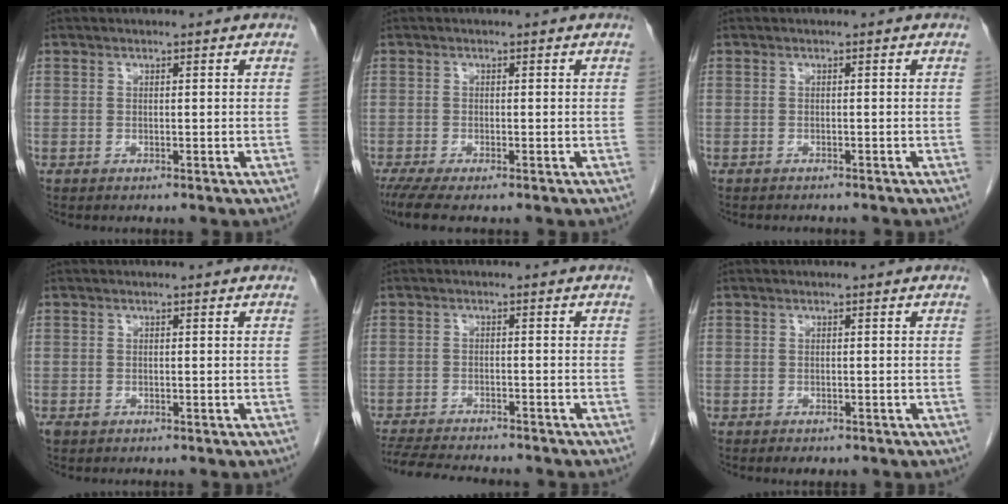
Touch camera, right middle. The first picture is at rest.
{"total": 4.4, "force": [-3.2, 0.6, 2.9], "torque": [-0.050, -0.011, -0.056]}
{"total": 2.3, "force": [-2.1, 0.6, 0.7], "torque": [-0.013, -0.004, -0.025]}
{"total": 0.9, "force": [-0.4, 0.7, 0.5], "torque": [-0.011, 0.000, -0.003]}
{"total": 12.4, "force": [-11.1, 2.1, 5.1], "torque": [-0.089, -0.014, -0.158]}
{"total": 1.7, "force": [-1.2, 0.9, 0.7], "torque": [-0.010, -0.001, -0.011]}